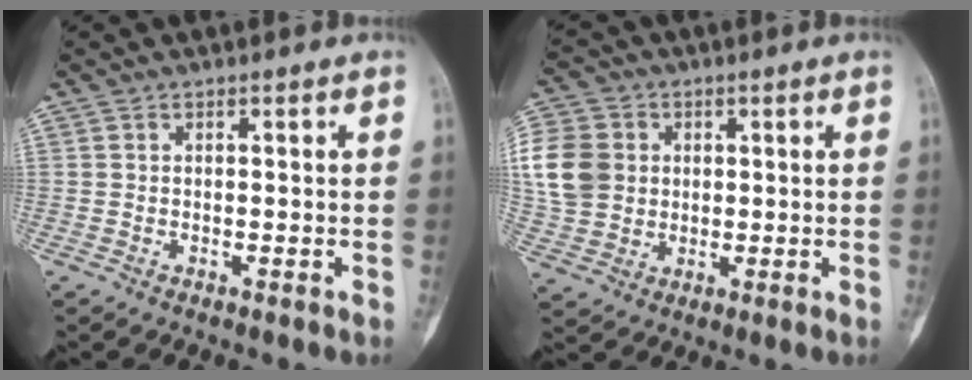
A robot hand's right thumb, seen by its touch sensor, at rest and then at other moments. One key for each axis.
{"total": 15.4, "fx": 2.3, "fy": 13.1, "fz": 7.7, "tx": -0.173, "ty": 0.017, "tz": 0.049}